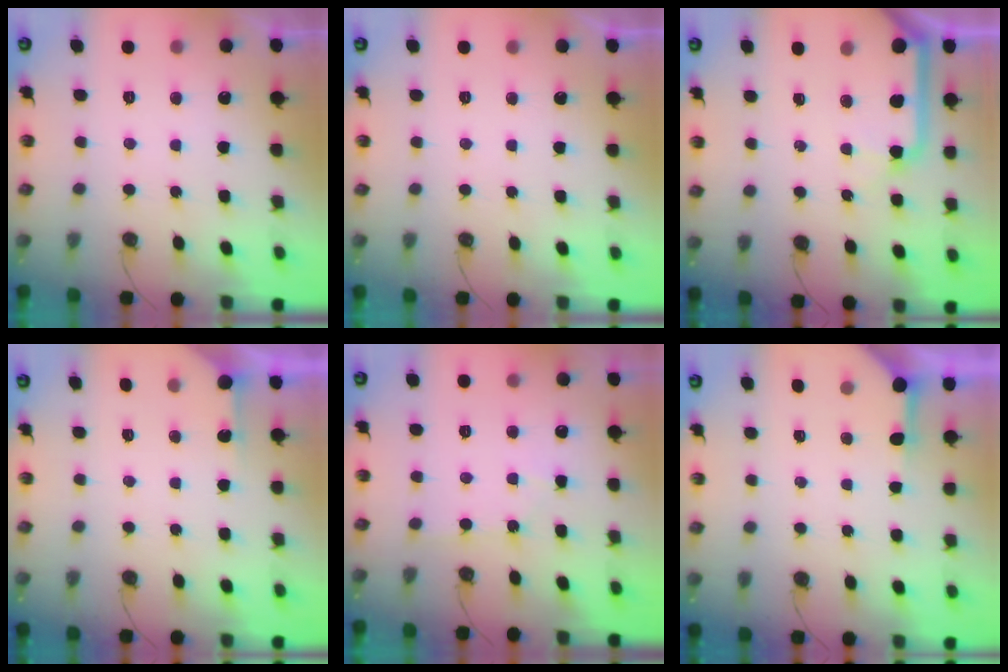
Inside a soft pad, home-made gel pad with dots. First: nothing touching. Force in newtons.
{"total": 0.0}
{"total": 11.9, "press": 11.8, "slide": 1.6}
{"total": 2.3, "press": 2.3, "slide": 0.2}
{"total": 2.6, "press": 2.6, "slide": 0.3}
{"total": 3.8, "press": 3.8, "slide": 0.5}